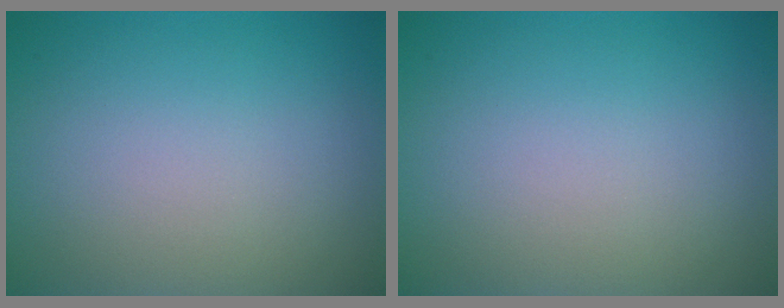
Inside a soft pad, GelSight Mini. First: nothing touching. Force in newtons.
{"total": 0.0}